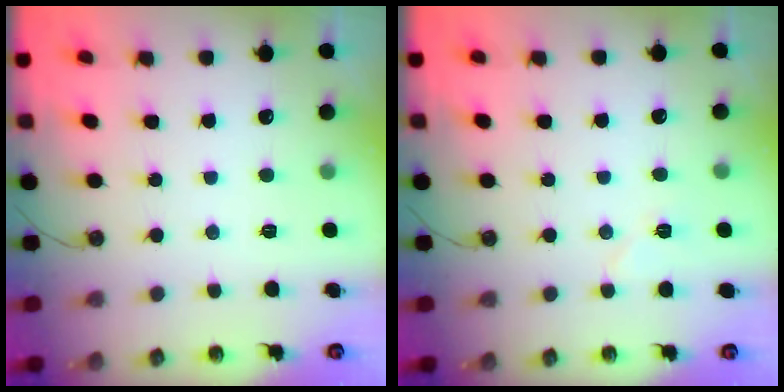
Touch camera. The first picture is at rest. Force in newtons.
{"total": 5.2, "press": 4.9, "slide": 1.7}